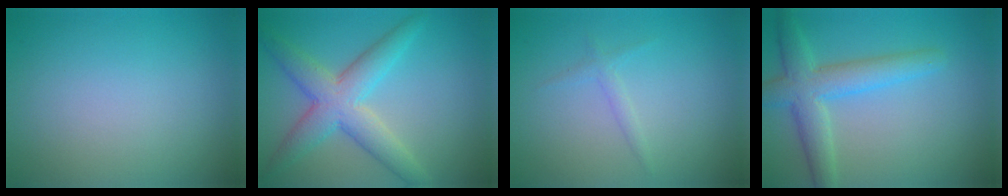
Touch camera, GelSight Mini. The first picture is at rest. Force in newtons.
{"total": 5.7, "press": 5.6, "slide": 0.4}
{"total": 1.0, "press": 1.0, "slide": 0.1}
{"total": 4.7, "press": 4.7, "slide": 0.3}